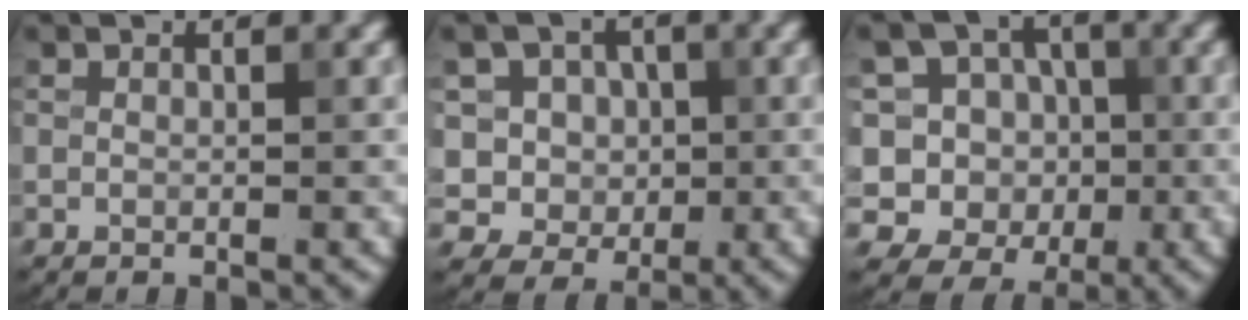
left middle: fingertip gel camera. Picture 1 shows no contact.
{"total": 6.1, "force": [1.6, 5.1, 3.0], "torque": [-0.044, 0.008, 0.007]}
{"total": 10.6, "force": [-0.1, 9.9, 3.7], "torque": [-0.101, 0.055, -0.027]}